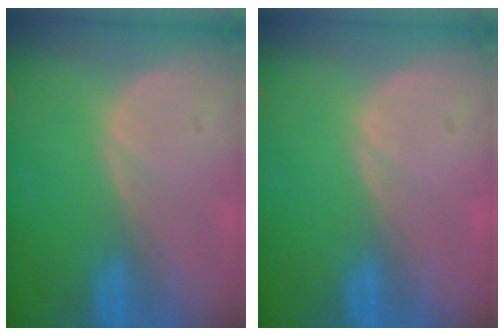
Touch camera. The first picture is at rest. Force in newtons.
{"total": 0.0}